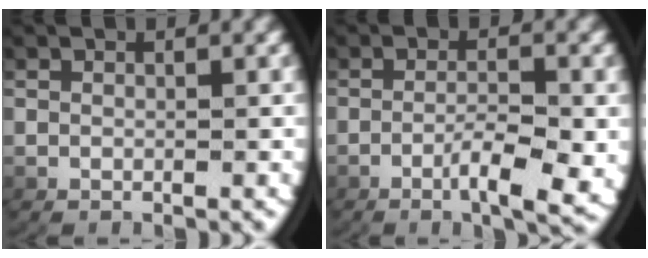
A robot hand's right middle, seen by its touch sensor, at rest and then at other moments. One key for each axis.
{"total": 4.3, "fx": -1.5, "fy": 0.9, "fz": 3.9, "tx": -0.064, "ty": -0.004, "tz": -0.025}